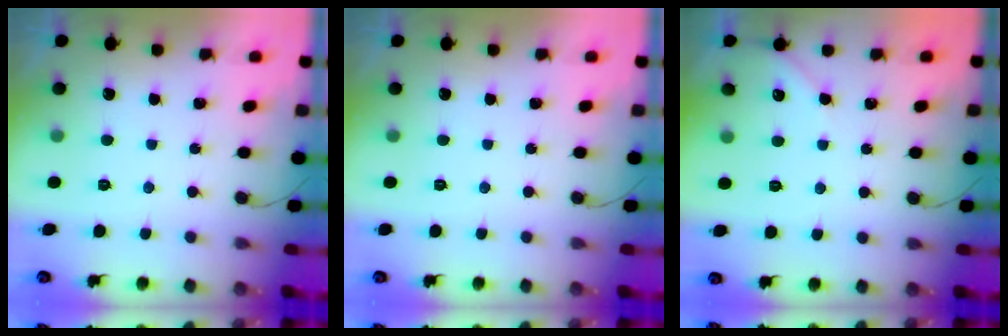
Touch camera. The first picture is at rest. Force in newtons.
{"total": 0.0}
{"total": 3.1, "press": 3.1, "slide": 0.5}